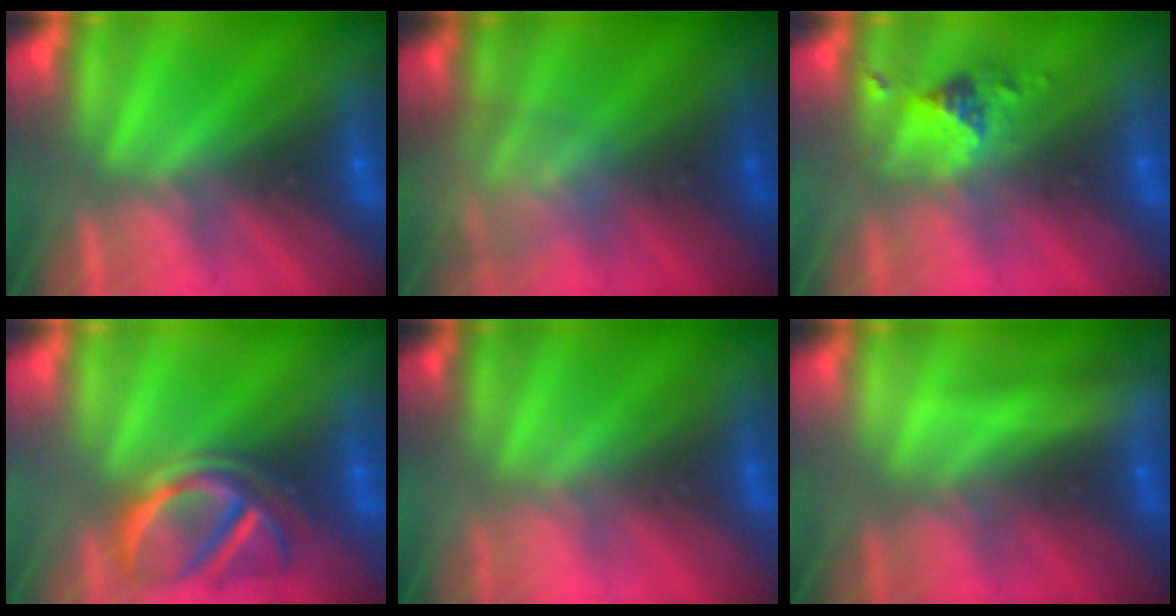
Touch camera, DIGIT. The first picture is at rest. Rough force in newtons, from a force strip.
{"total": 4.6}
{"total": 2.5}
{"total": 3.9}
{"total": 2.4}
{"total": 2.2}